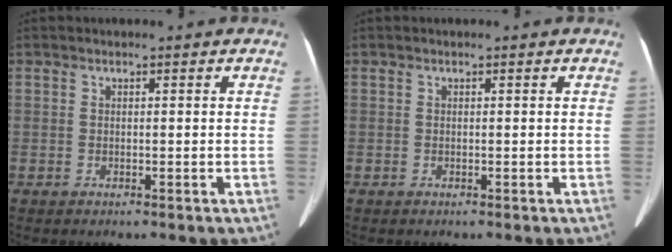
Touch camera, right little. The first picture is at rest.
{"total": 0.0}